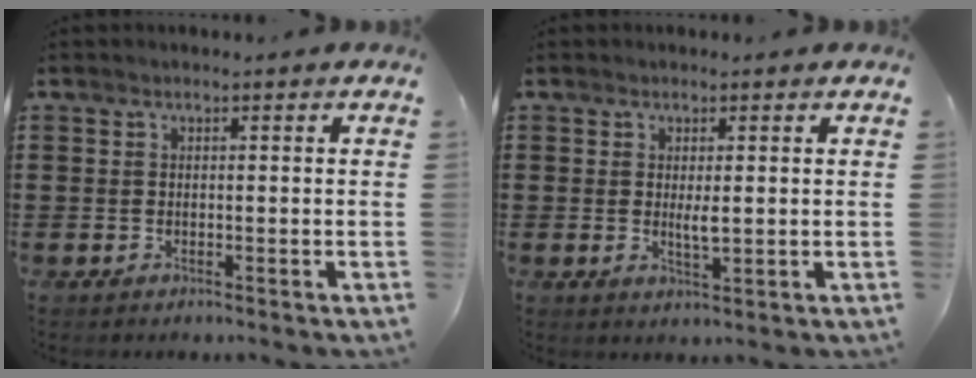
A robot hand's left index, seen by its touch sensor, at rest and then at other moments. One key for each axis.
{"total": 2.5, "fx": 0.3, "fy": 0.7, "fz": 2.4, "tx": -0.039, "ty": -0.005, "tz": 0.003}